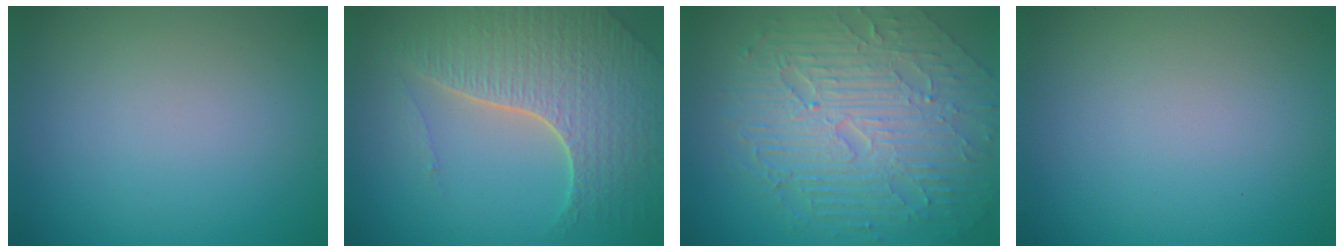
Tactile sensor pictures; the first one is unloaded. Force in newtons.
{"total": 7.1, "press": 5.1, "slide": 5.0}
{"total": 9.5, "press": 6.2, "slide": 7.2}
{"total": 0.0}